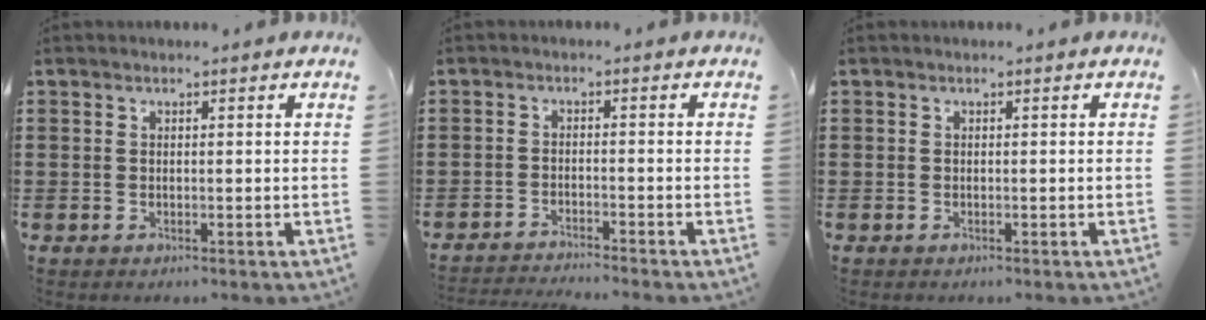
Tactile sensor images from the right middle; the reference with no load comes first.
{"total": 2.4, "force": [-2.4, -0.1, 0.1], "torque": [-0.004, -0.002, -0.049]}
{"total": 0.0}